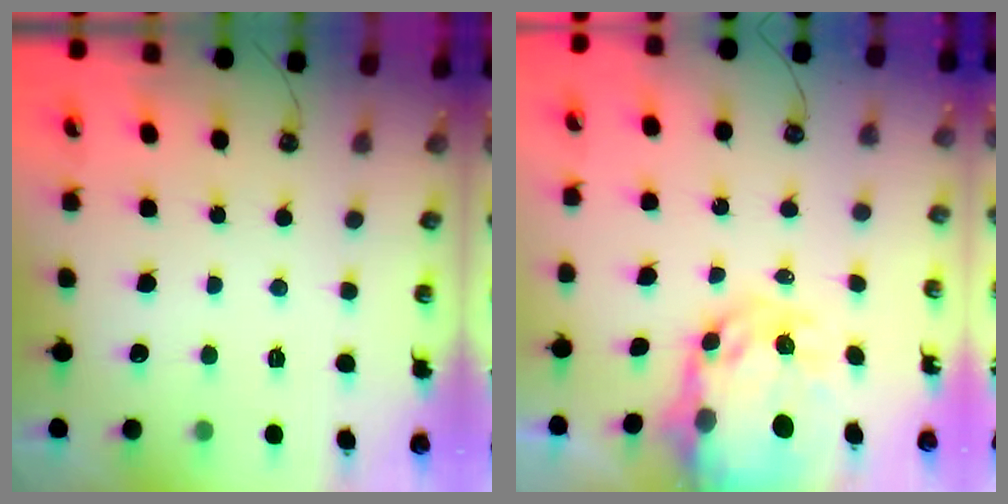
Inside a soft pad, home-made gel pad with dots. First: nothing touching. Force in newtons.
{"total": 9.5, "press": 9.4, "slide": 0.9}